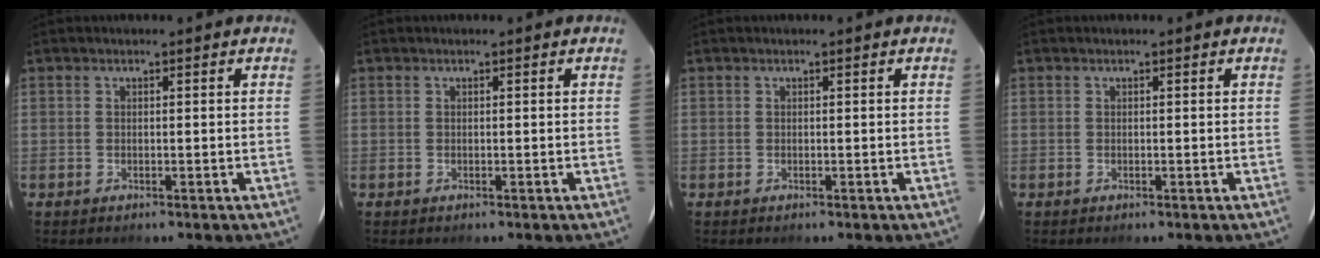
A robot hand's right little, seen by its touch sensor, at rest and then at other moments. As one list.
[{"total": 0.0}, {"total": 0.0}, {"total": 0.0}]